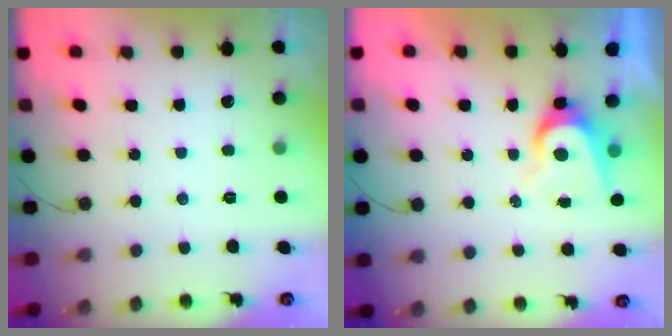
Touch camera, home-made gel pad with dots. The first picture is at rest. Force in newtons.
{"total": 6.1, "press": 6.1, "slide": 0.5}